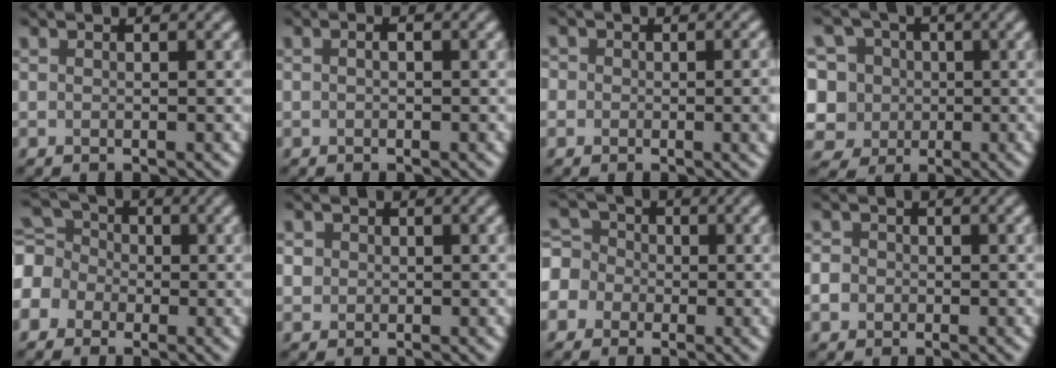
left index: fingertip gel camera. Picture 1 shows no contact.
{"total": 0.8, "force": [-0.1, 0.4, 0.6], "torque": [-0.009, 0.003, -0.004]}
{"total": 4.4, "force": [-0.1, 3.4, 2.9], "torque": [-0.008, 0.013, -0.014]}
{"total": 10.2, "force": [1.7, 8.9, 4.7], "torque": [-0.107, 0.044, -0.014]}
{"total": 6.8, "force": [-1.1, 6.0, 2.9], "torque": [-0.078, 0.023, -0.055]}
{"total": 1.2, "force": [0.2, 1.2, 0.3], "torque": [-0.005, -0.002, 0.009]}
{"total": 5.4, "force": [-1.0, 5.0, 1.7], "torque": [-0.046, 0.029, -0.051]}
{"total": 2.4, "force": [-0.1, 2.2, 0.8], "torque": [0.000, 0.013, -0.018]}